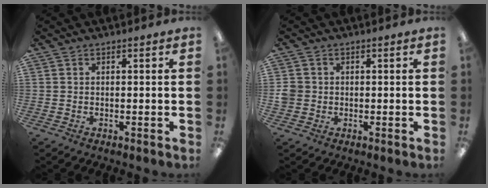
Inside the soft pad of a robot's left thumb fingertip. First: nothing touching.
{"total": 2.7, "force": [0.1, 2.7, 0.4], "torque": [-0.010, 0.005, 0.001]}